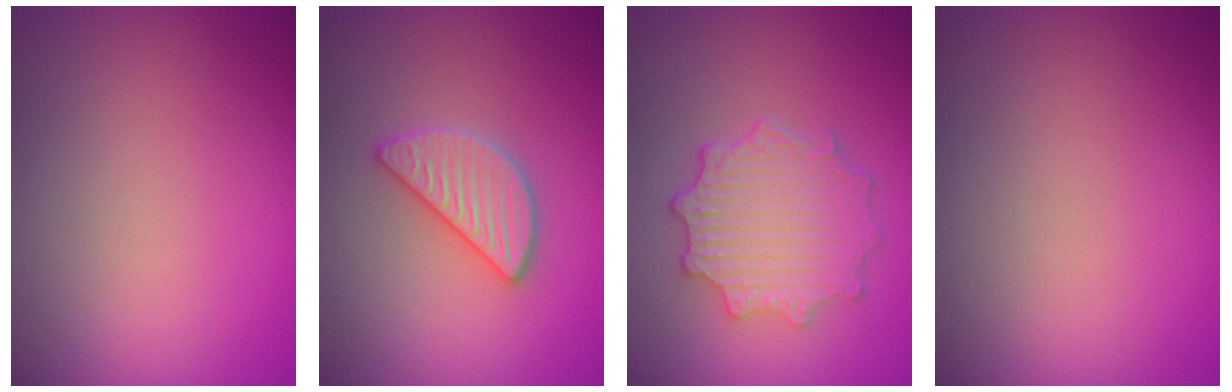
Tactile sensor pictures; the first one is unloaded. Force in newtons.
{"total": 3.0, "press": 3.0, "slide": 0.2}
{"total": 4.9, "press": 3.9, "slide": 2.9}
{"total": 0.0}